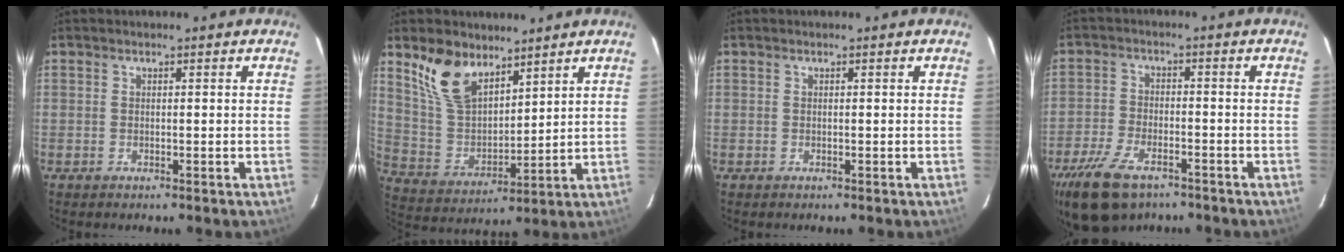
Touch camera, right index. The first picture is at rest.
{"total": 12.7, "force": [8.6, 6.6, 6.7], "torque": [-0.139, 0.013, 0.181]}
{"total": 0.0}
{"total": 12.6, "force": [-8.5, 6.4, 6.8], "torque": [-0.171, -0.017, -0.156]}